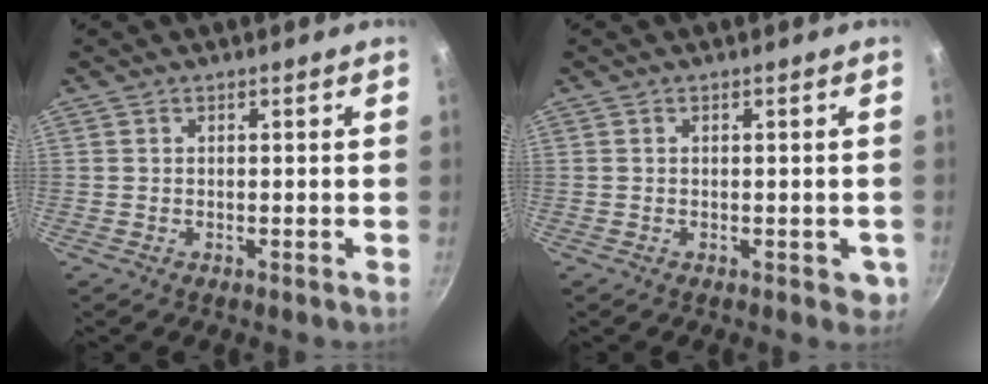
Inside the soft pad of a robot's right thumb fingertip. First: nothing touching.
{"total": 2.8, "force": [-0.5, 1.8, 2.0], "torque": [-0.012, 0.001, -0.004]}